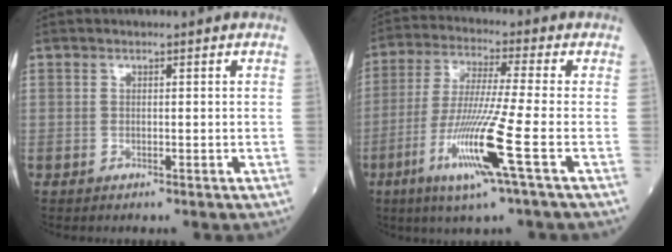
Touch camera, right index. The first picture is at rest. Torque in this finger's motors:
{"motor_torque": [1.70, -0.43, 0.99, 0.21]}